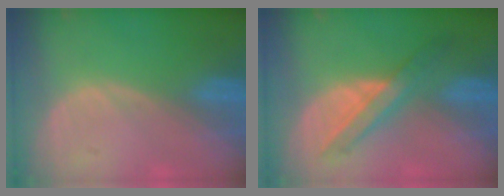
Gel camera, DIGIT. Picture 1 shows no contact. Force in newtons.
{"total": 6.0, "press": 5.8, "slide": 1.3}